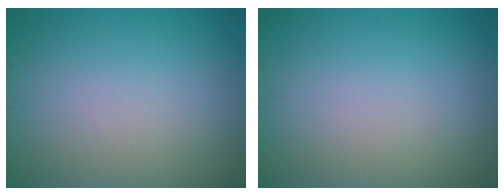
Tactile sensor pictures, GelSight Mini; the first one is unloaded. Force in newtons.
{"total": 0.0}